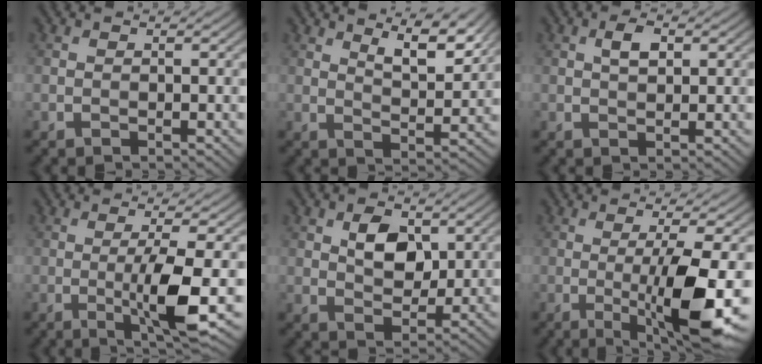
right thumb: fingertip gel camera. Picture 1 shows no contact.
{"total": 7.1, "force": [5.0, 1.9, 4.6], "torque": [-0.075, -0.018, 0.092]}
{"total": 2.6, "force": [0.8, 1.3, 2.1], "torque": [-0.040, 0.003, 0.012]}
{"total": 6.9, "force": [-1.3, 0.7, 6.8], "torque": [-0.126, 0.003, -0.022]}
{"total": 5.5, "force": [1.8, 3.4, 3.8], "torque": [-0.067, -0.002, 0.030]}
{"total": 10.7, "force": [-2.0, 1.7, 10.3], "torque": [-0.161, 0.000, -0.030]}